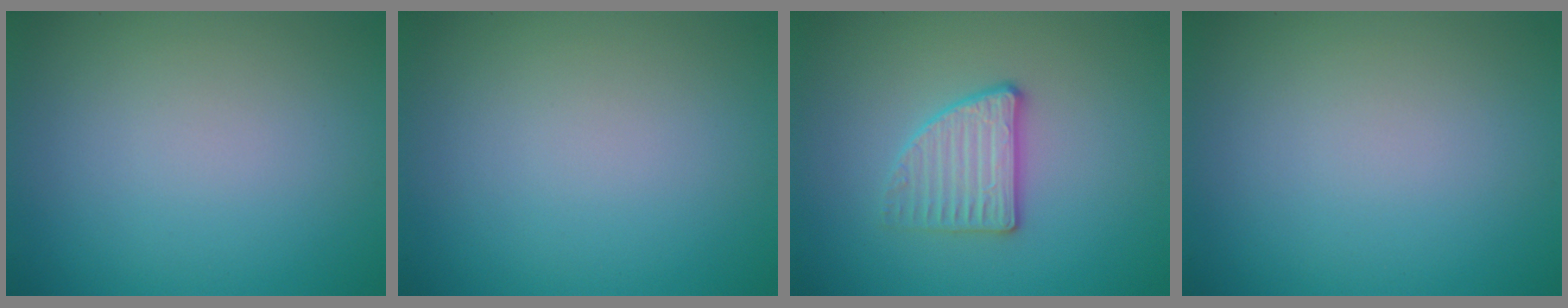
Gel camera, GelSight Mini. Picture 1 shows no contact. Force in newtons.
{"total": 0.0}
{"total": 2.7, "press": 2.6, "slide": 0.8}
{"total": 0.0}